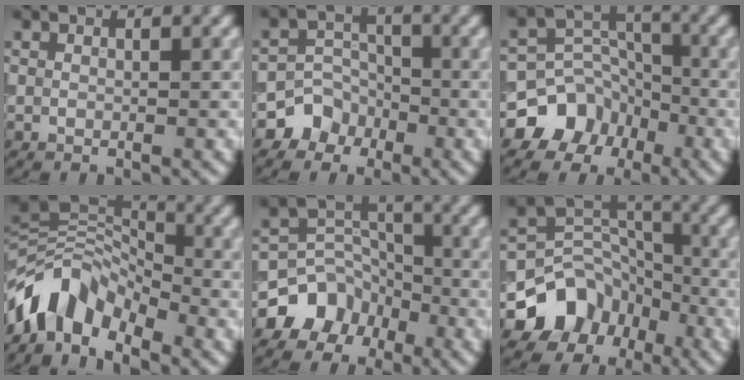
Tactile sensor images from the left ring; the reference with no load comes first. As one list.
[{"total": 3.3, "force": [-2.0, 2.6, 0.3], "torque": [0.014, 0.013, -0.037]}, {"total": 7.6, "force": [-4.5, 6.0, 1.3], "torque": [-0.001, 0.007, -0.093]}, {"total": 6.4, "force": [-3.9, 3.8, 3.4], "torque": [-0.047, 0.006, -0.084]}, {"total": 6.5, "force": [-4.0, 4.9, 1.3], "torque": [-0.005, 0.010, -0.078]}, {"total": 7.6, "force": [-4.0, 6.1, 2.3], "torque": [-0.026, 0.009, -0.074]}]